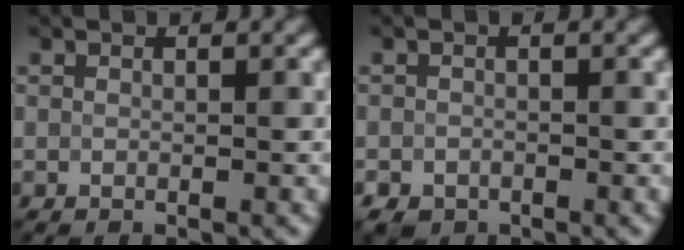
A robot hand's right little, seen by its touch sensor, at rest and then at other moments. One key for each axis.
{"total": 1.8, "fx": -1.2, "fy": 1.3, "fz": 0.5, "tx": -0.005, "ty": -0.006, "tz": -0.022}